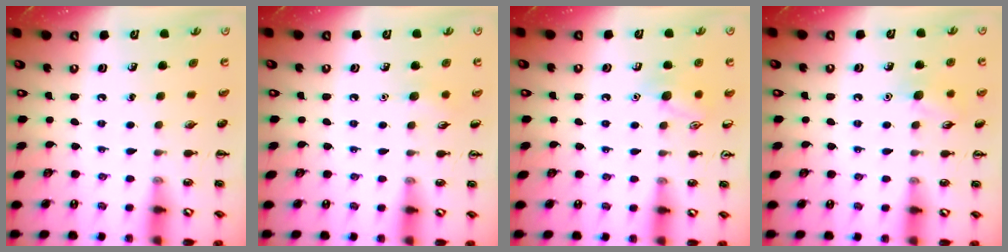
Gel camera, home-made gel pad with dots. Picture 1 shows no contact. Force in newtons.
{"total": 4.5, "press": 4.2, "slide": 1.3}
{"total": 8.3, "press": 8.2, "slide": 1.4}
{"total": 7.5, "press": 7.3, "slide": 1.6}